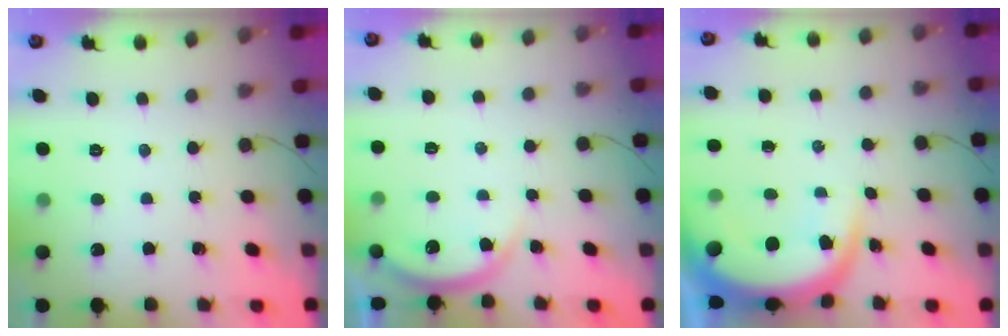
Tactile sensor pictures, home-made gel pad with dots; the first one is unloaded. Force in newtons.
{"total": 3.8, "press": 3.8, "slide": 0.2}
{"total": 9.1, "press": 9.1, "slide": 0.7}